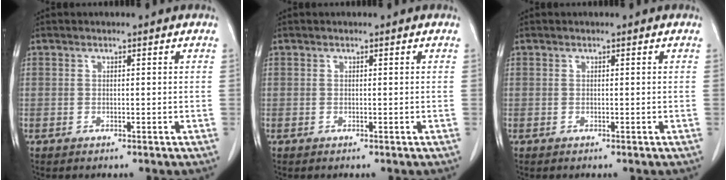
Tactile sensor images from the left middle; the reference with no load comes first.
{"total": 0.0}
{"total": 0.0}